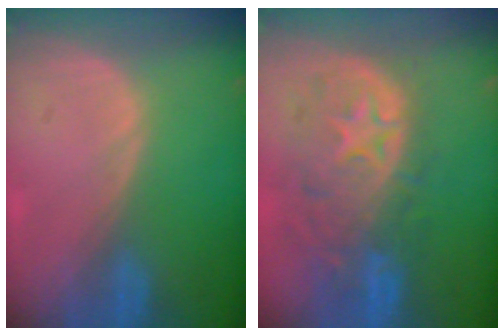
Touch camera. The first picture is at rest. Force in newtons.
{"total": 11.1, "press": 9.8, "slide": 5.2}